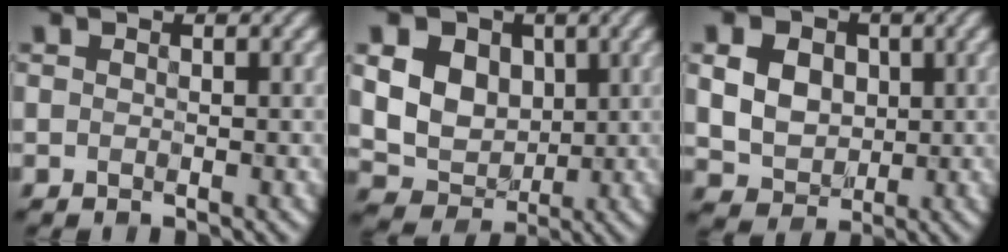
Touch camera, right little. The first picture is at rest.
{"total": 6.7, "force": [1.3, 5.4, 3.7], "torque": [-0.080, 0.006, 0.010]}
{"total": 8.4, "force": [2.2, 6.8, 4.4], "torque": [-0.096, 0.026, 0.028]}